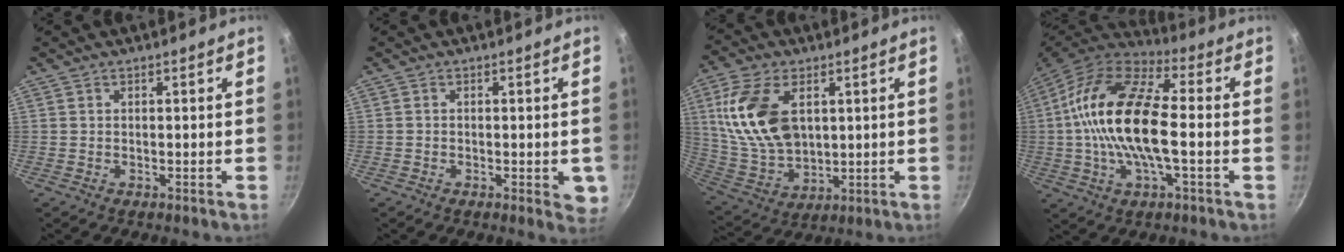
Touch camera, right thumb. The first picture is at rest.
{"total": 4.2, "force": [-1.0, 1.9, 3.7], "torque": [-0.036, -0.006, -0.014]}
{"total": 17.2, "force": [4.5, 10.5, 12.9], "torque": [-0.233, -0.016, 0.102]}
{"total": 19.7, "force": [-0.6, 8.2, 18.0], "torque": [-0.338, 0.032, -0.029]}